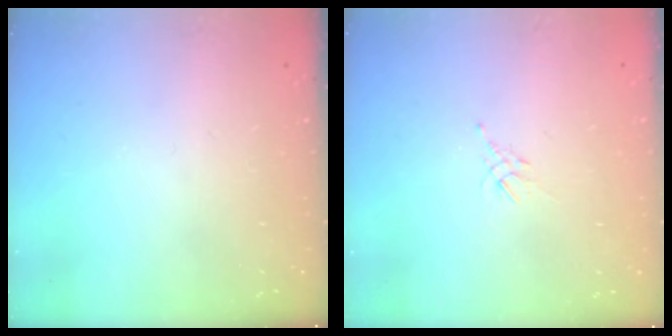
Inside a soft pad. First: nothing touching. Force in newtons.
{"total": 2.1, "press": 2.0, "slide": 0.5}